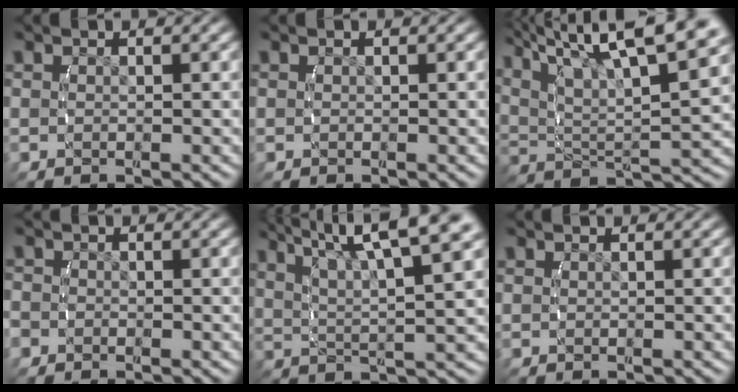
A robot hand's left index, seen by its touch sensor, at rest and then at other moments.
{"total": 0.0}
{"total": 11.9, "force": [6.2, 5.5, 8.6], "torque": [-0.144, 0.006, 0.089]}
{"total": 3.5, "force": [-1.1, 3.2, 0.9], "torque": [-0.036, -0.011, -0.026]}
{"total": 8.2, "force": [4.0, 3.5, 6.2], "torque": [-0.098, 0.006, 0.055]}
{"total": 0.0}